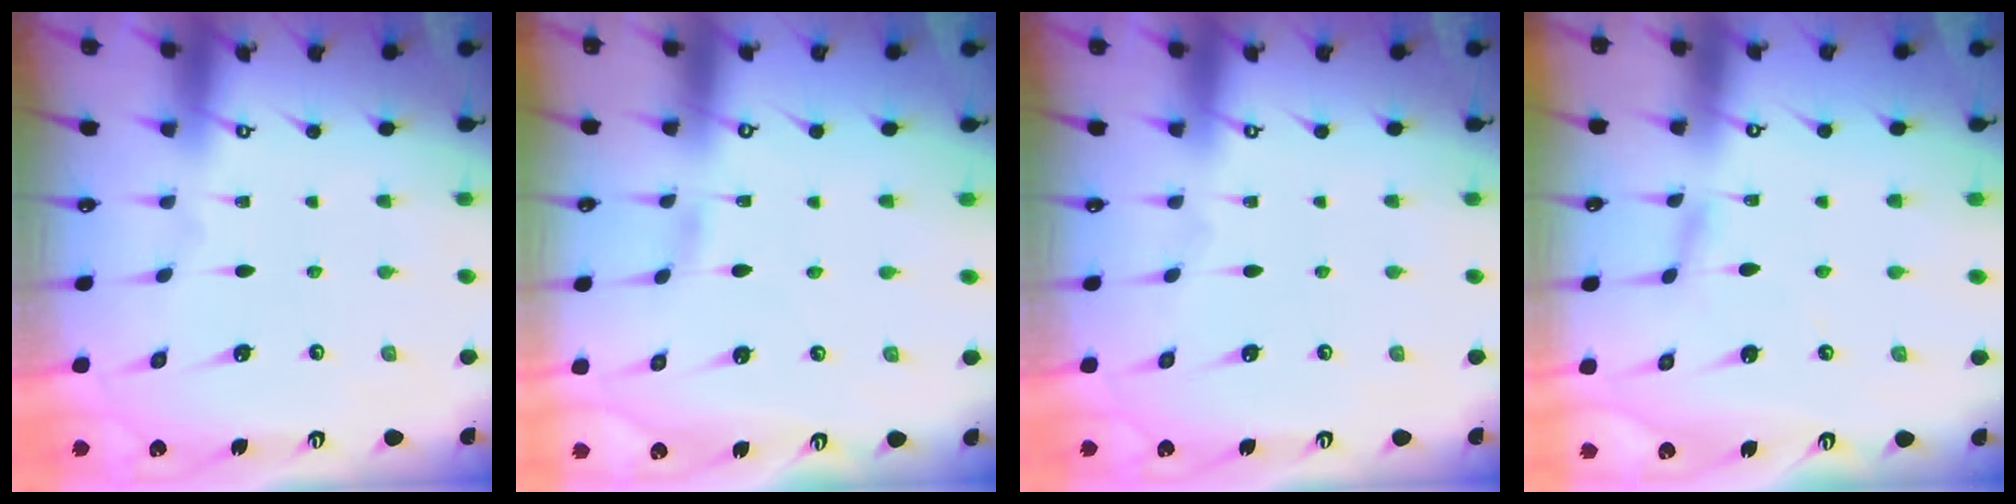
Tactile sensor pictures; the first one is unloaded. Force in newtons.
{"total": 0.5, "press": 0.5, "slide": 0.1}
{"total": 0.0}
{"total": 2.3, "press": 2.3, "slide": 0.2}